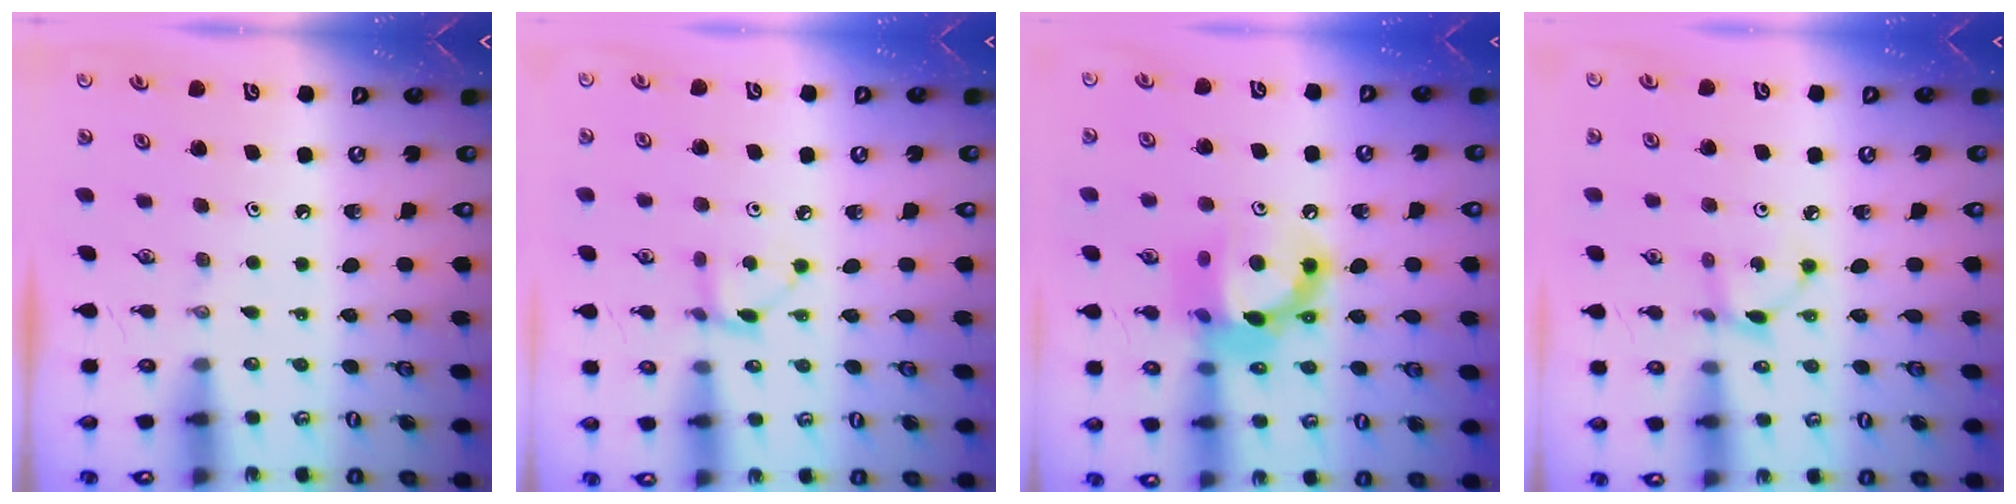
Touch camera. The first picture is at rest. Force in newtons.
{"total": 4.8, "press": 4.7, "slide": 0.5}
{"total": 14.7, "press": 14.7, "slide": 1.2}
{"total": 2.2, "press": 2.2, "slide": 0.2}